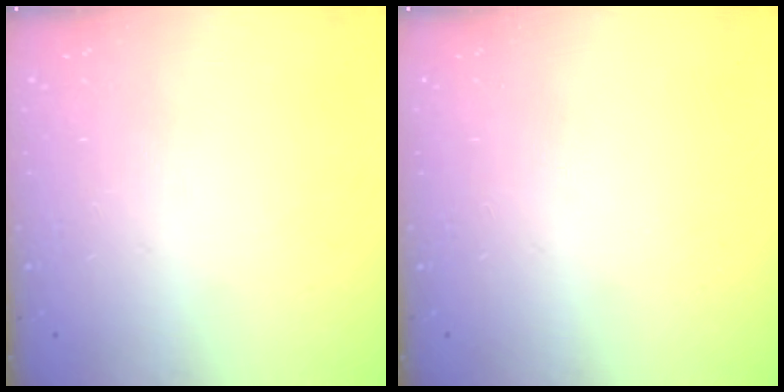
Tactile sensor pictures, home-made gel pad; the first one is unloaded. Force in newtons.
{"total": 0.0}